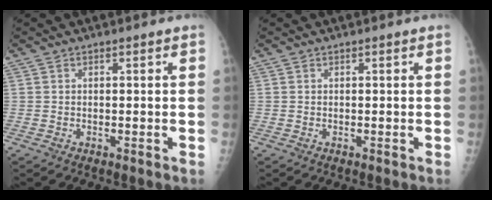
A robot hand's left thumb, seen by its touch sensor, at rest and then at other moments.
{"total": 0.0}